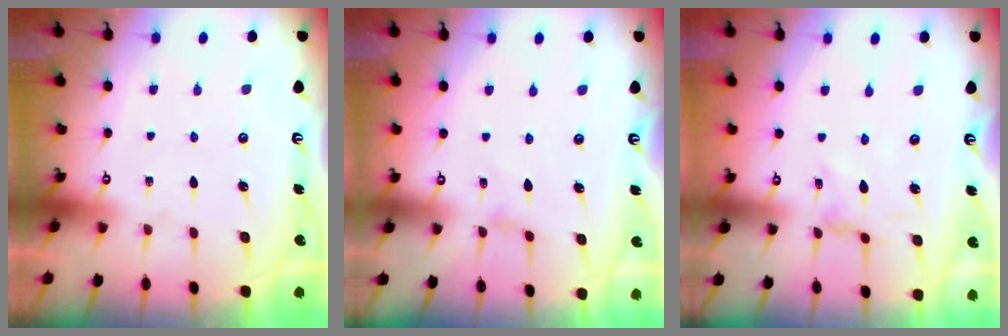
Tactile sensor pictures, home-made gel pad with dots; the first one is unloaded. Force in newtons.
{"total": 0.8, "press": 0.7, "slide": 0.3}
{"total": 0.9, "press": 0.9, "slide": 0.3}